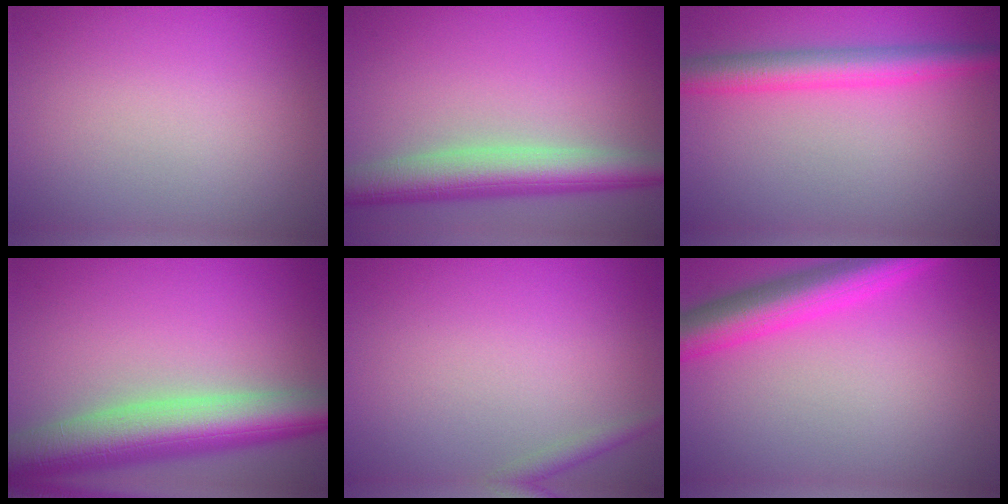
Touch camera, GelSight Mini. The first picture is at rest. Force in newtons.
{"total": 6.5, "press": 6.5, "slide": 0.3}
{"total": 4.4, "press": 4.4, "slide": 0.2}
{"total": 9.3, "press": 9.2, "slide": 0.6}
{"total": 1.4, "press": 1.4, "slide": 0.1}
{"total": 5.8, "press": 5.8, "slide": 0.3}